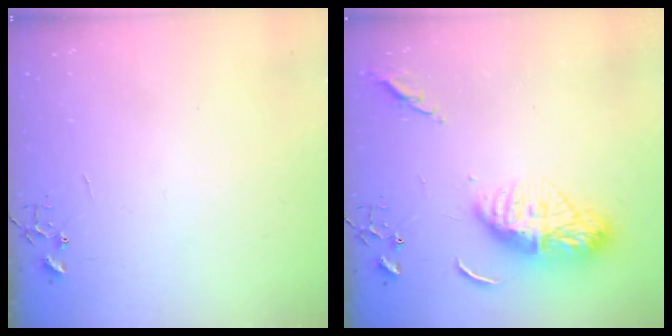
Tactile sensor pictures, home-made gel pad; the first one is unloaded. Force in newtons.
{"total": 13.3, "press": 13.2, "slide": 1.3}